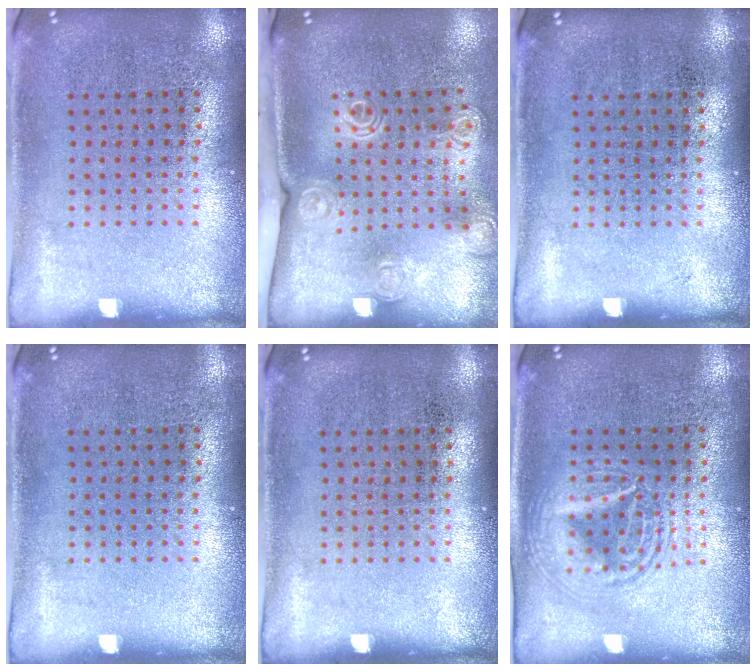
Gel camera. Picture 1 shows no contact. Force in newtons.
{"total": 1.8, "press": 1.5, "slide": 1.1}
{"total": 0.0}
{"total": 0.0}
{"total": 0.0}
{"total": 2.8, "press": 2.8, "slide": 0.3}